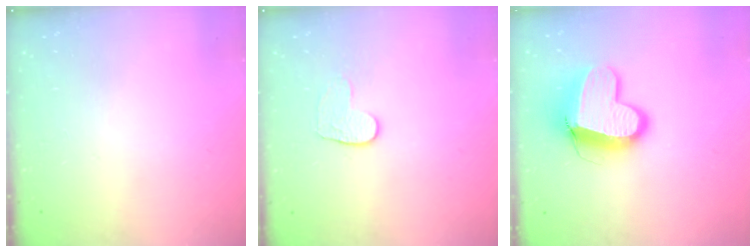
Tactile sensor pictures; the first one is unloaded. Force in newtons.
{"total": 5.6, "press": 5.5, "slide": 0.5}
{"total": 13.1, "press": 13.0, "slide": 1.3}